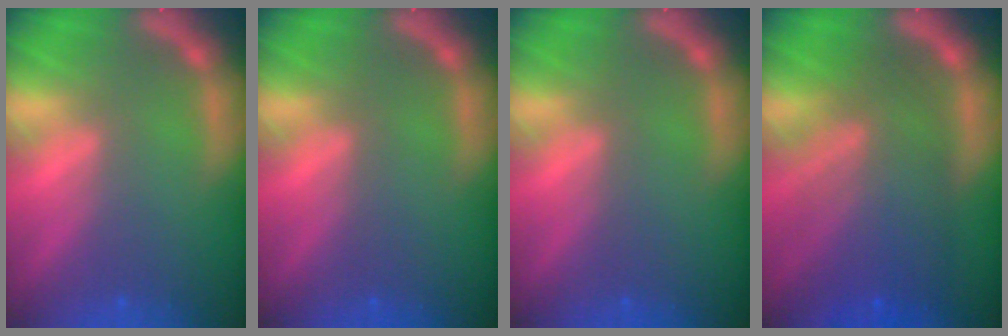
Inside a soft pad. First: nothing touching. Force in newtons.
{"total": 0.0}
{"total": 0.0}
{"total": 9.1}